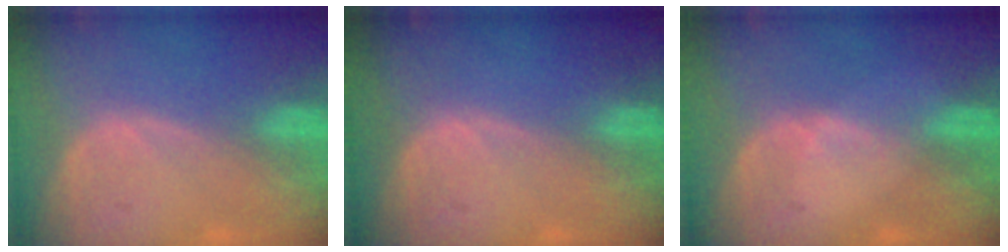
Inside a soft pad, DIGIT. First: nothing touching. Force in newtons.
{"total": 0.0}
{"total": 0.8, "press": 0.8, "slide": 0.1}